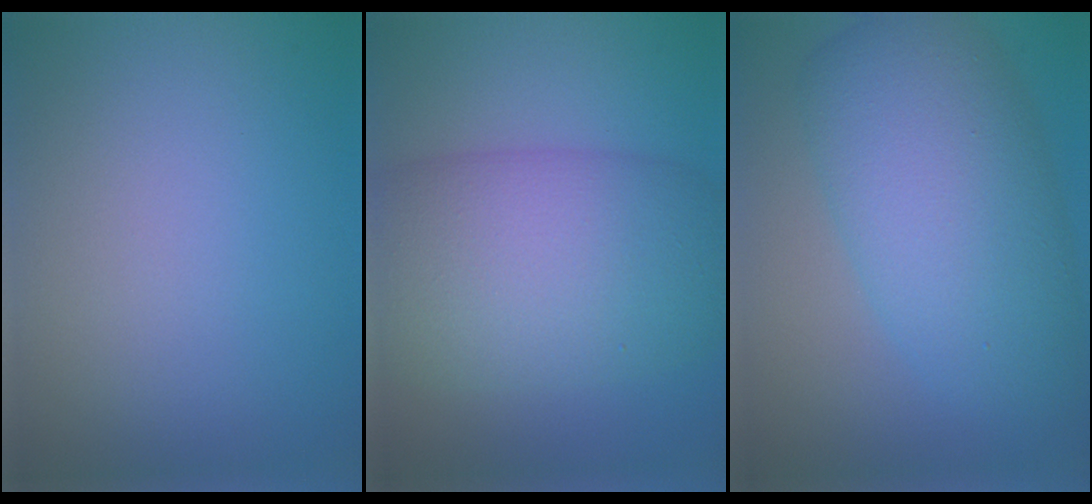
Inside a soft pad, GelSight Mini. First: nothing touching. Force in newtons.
{"total": 11.1, "press": 11.1, "slide": 0.3}
{"total": 9.5, "press": 9.5, "slide": 0.3}